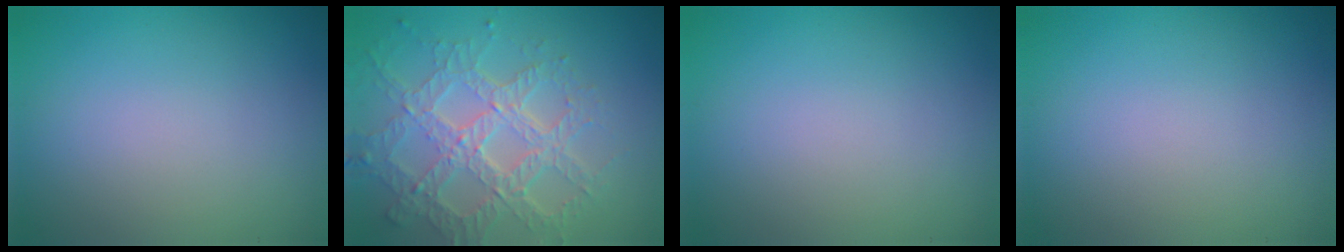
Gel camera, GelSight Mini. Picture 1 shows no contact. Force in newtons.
{"total": 6.8, "press": 4.9, "slide": 4.7}
{"total": 0.0}
{"total": 0.0}